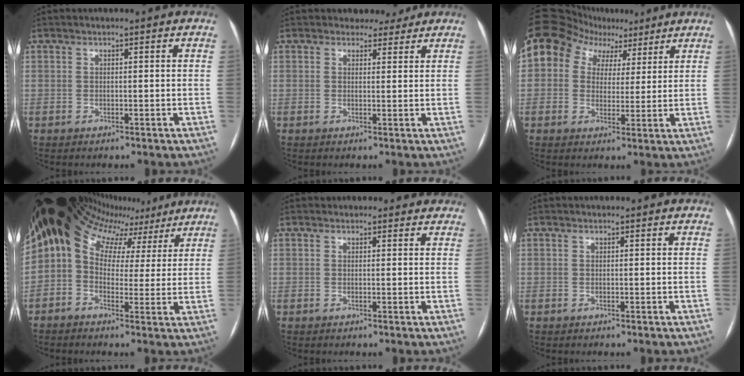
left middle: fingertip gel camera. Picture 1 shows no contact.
{"total": 3.0, "force": [2.6, 1.5, 0.0], "torque": [0.004, 0.002, 0.030]}
{"total": 10.0, "force": [5.3, 7.5, 4.0], "torque": [-0.064, 0.060, 0.090]}
{"total": 16.9, "force": [10.0, 10.7, 8.4], "torque": [-0.169, 0.098, 0.141]}
{"total": 2.4, "force": [2.0, 1.4, 0.1], "torque": [0.004, 0.010, 0.015]}
{"total": 0.0}